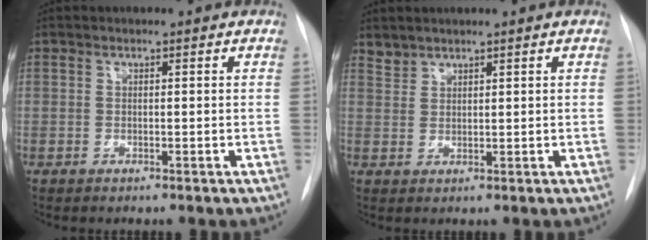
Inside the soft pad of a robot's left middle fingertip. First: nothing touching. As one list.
[{"total": 1.8, "force": [1.7, 0.5, -0.2], "torque": [0.007, 0.007, 0.035]}]